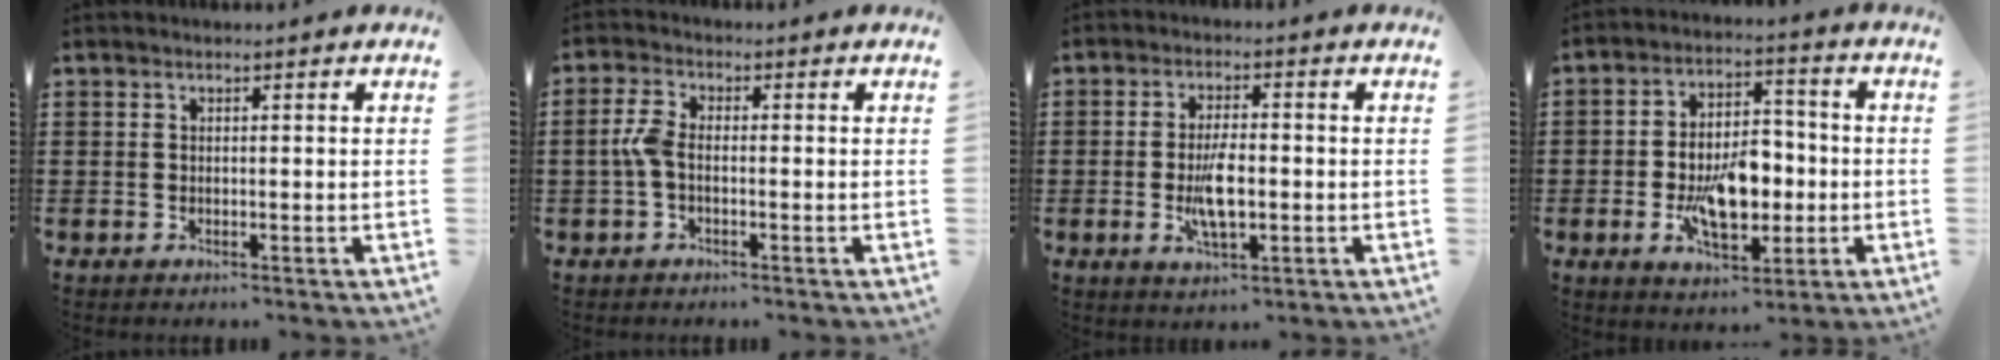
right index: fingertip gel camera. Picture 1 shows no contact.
{"total": 3.7, "force": [-0.7, 1.7, 3.1], "torque": [-0.080, -0.001, -0.020]}
{"total": 5.5, "force": [-1.0, 2.0, 5.1], "torque": [-0.101, -0.001, -0.020]}
{"total": 10.1, "force": [-2.2, 5.5, 8.2], "torque": [-0.140, -0.005, -0.043]}